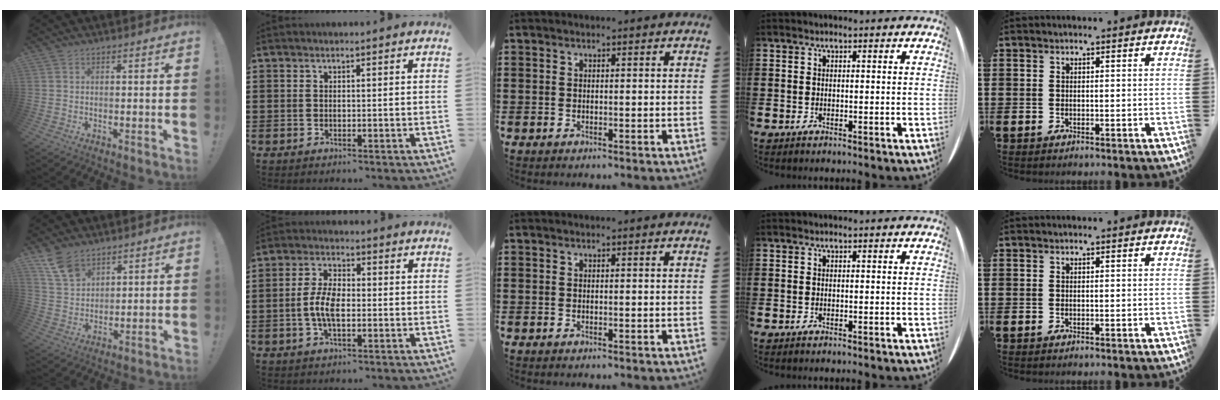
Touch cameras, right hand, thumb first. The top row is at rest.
{"thumb": {"total": 9.1, "force": [6.6, 5.0, 3.8], "torque": [-0.078, -0.033, 0.133]}, "index": {"total": 5.8, "force": [-1.0, 2.7, 5.1], "torque": [-0.119, -0.003, -0.024]}}